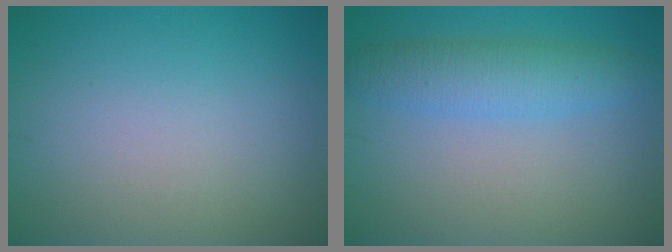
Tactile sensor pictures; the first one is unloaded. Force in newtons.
{"total": 3.8, "press": 3.8, "slide": 0.2}